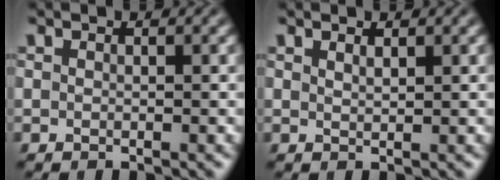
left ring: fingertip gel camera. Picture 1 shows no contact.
{"total": 0.8, "force": [0.7, 0.1, 0.3], "torque": [-0.006, -0.001, 0.013]}